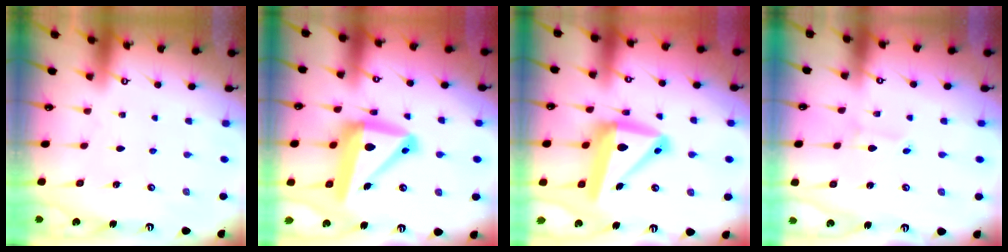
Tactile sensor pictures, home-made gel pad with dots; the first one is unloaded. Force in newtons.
{"total": 16.7, "press": 16.5, "slide": 2.5}
{"total": 15.6, "press": 15.3, "slide": 2.9}
{"total": 2.2, "press": 2.2, "slide": 0.1}